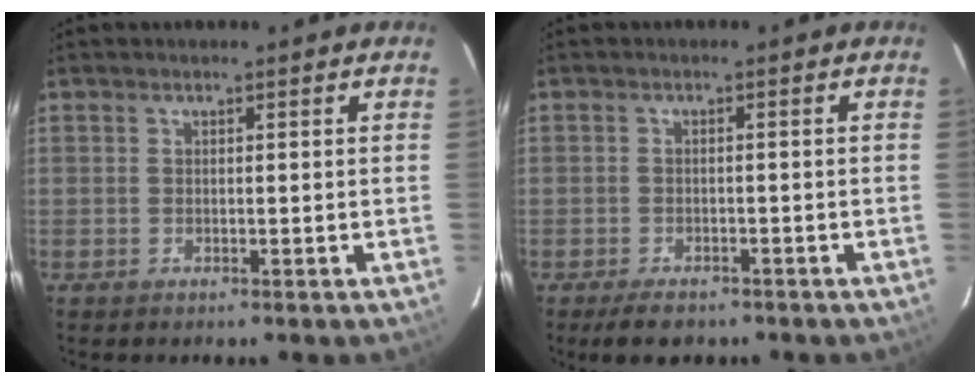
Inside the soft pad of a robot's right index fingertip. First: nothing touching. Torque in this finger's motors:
{"motor_torque": [-0.32, -0.24, -0.18, -0.08]}